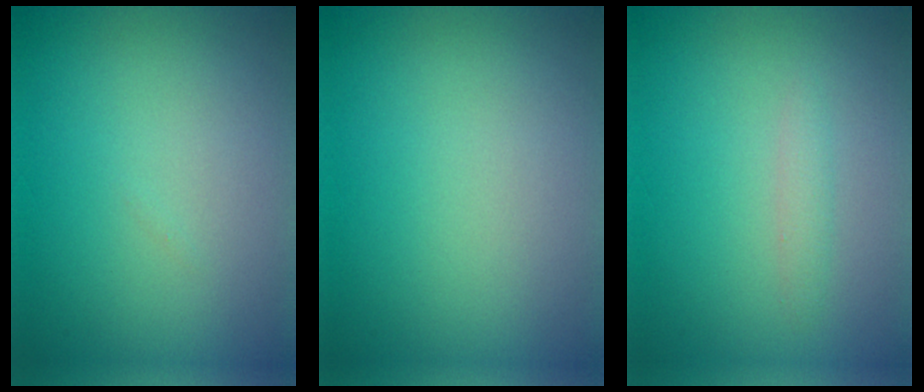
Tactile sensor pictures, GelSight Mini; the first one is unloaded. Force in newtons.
{"total": 0.0}
{"total": 1.0, "press": 1.0, "slide": 0.0}